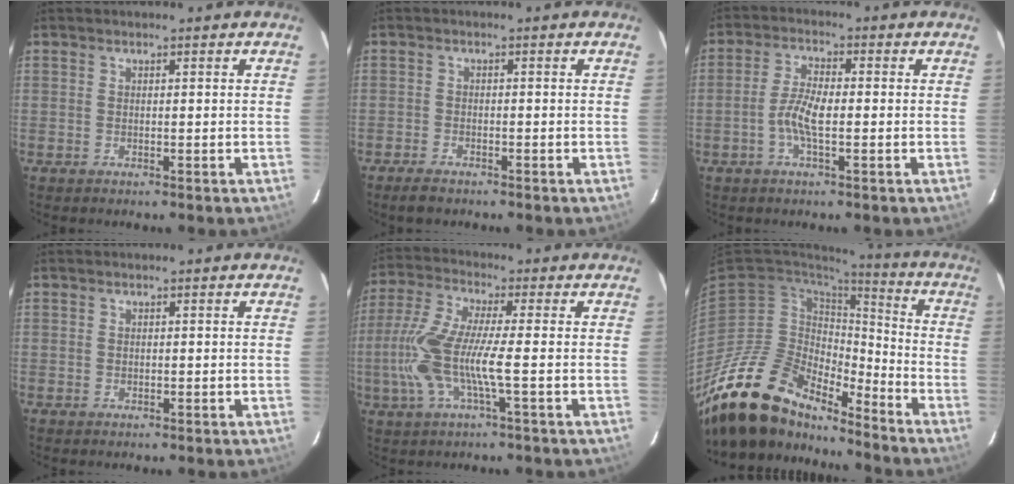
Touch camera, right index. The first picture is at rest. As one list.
[{"total": 3.0, "force": [-2.5, 1.1, 1.3], "torque": [-0.038, -0.004, -0.045]}, {"total": 5.4, "force": [-1.3, 1.4, 5.0], "torque": [-0.107, 0.006, -0.028]}, {"total": 0.6, "force": [0.1, 0.6, 0.1], "torque": [0.003, 0.001, 0.002]}, {"total": 12.1, "force": [-2.5, 1.4, 11.7], "torque": [-0.246, -0.004, -0.049]}, {"total": 20.2, "force": [-17.2, 7.0, 7.9], "torque": [-0.150, -0.001, -0.310]}]